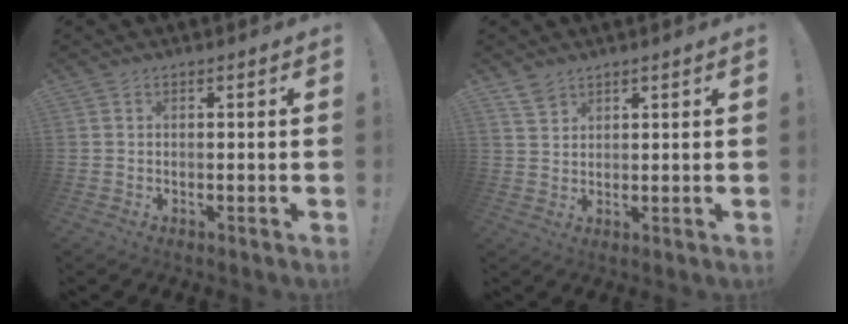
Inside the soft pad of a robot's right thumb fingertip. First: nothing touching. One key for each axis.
{"total": 3.9, "fx": 3.1, "fy": 2.1, "fz": 1.0, "tx": -0.009, "ty": -0.021, "tz": 0.059}